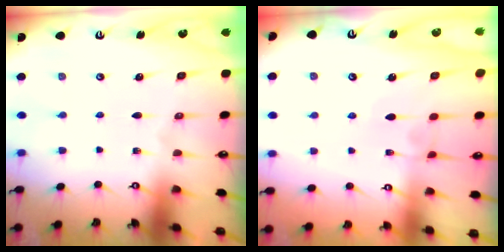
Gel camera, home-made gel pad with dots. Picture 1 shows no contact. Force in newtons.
{"total": 3.5, "press": 3.5, "slide": 0.2}